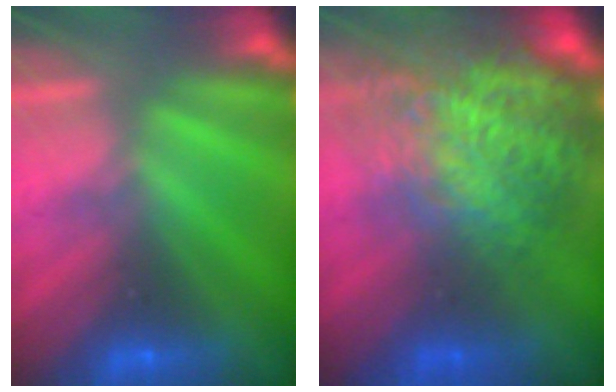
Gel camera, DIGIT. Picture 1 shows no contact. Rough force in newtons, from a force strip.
{"total": 10.2}